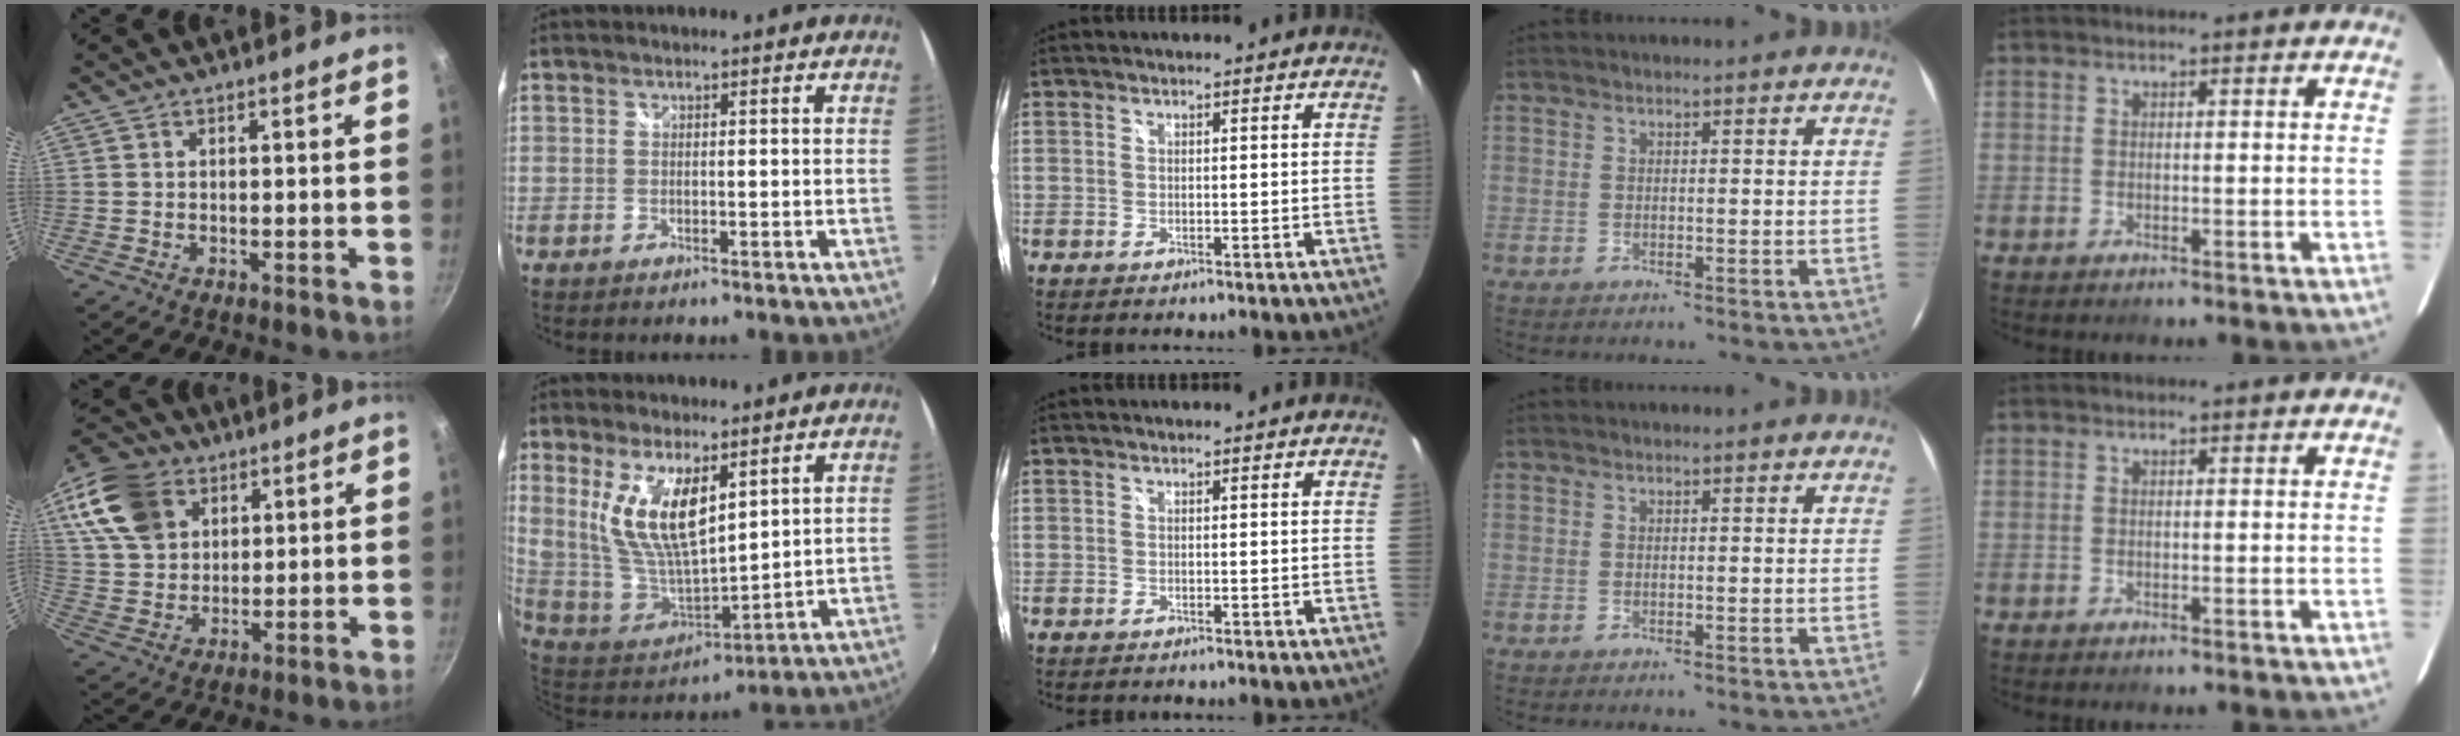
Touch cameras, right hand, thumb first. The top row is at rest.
{"thumb": {"total": 14.7, "force": [6.6, 10.5, 7.8], "torque": [-0.128, -0.007, 0.127]}, "index": {"total": 14.8, "force": [6.5, 6.2, 11.8], "torque": [-0.227, -0.011, 0.142]}, "middle": {"total": 0.8, "force": [-0.8, 0.2, 0.2], "torque": [-0.005, -0.006, -0.014]}}